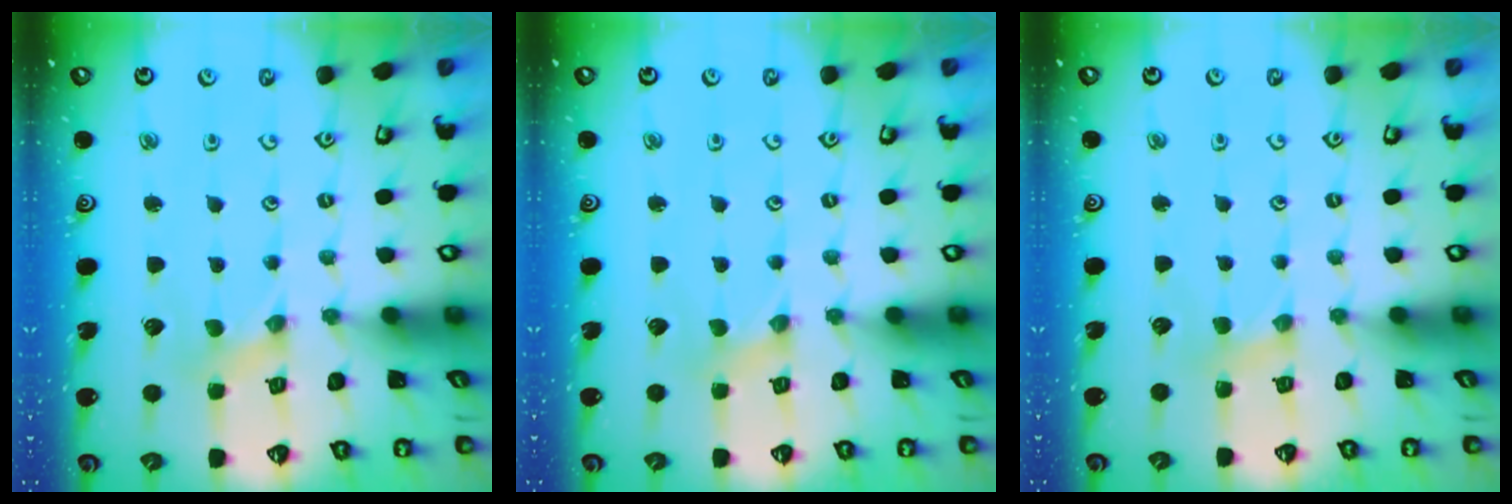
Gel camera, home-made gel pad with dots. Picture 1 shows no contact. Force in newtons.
{"total": 0.0}
{"total": 2.8, "press": 2.8, "slide": 0.3}